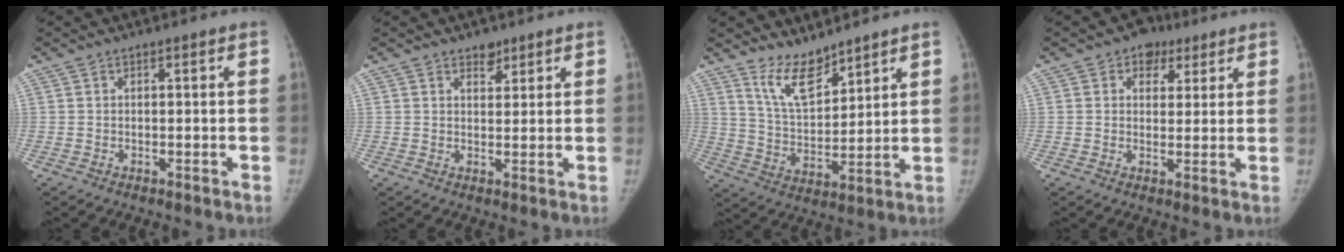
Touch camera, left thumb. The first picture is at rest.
{"total": 2.7, "force": [2.0, 1.6, 0.9], "torque": [0.005, -0.013, 0.030]}
{"total": 8.6, "force": [7.2, 3.0, 3.6], "torque": [-0.044, -0.063, 0.147]}
{"total": 5.7, "force": [3.0, 4.4, 1.8], "torque": [0.010, -0.006, 0.040]}